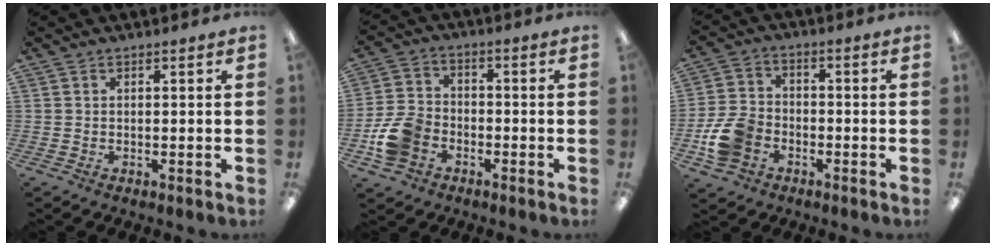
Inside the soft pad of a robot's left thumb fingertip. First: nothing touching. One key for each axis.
{"total": 10.0, "fx": -4.1, "fy": 7.5, "fz": 5.2, "tx": -0.117, "ty": 0.032, "tz": -0.075}
{"total": 10.2, "fx": -4.0, "fy": 7.7, "fz": 5.3, "tx": -0.119, "ty": 0.029, "tz": -0.072}